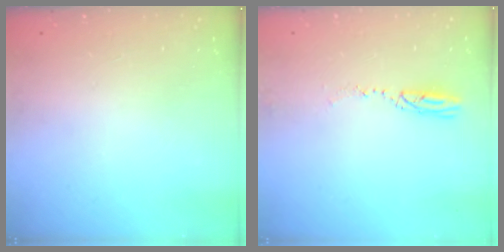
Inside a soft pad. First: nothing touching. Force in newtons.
{"total": 3.6, "press": 3.5, "slide": 0.7}